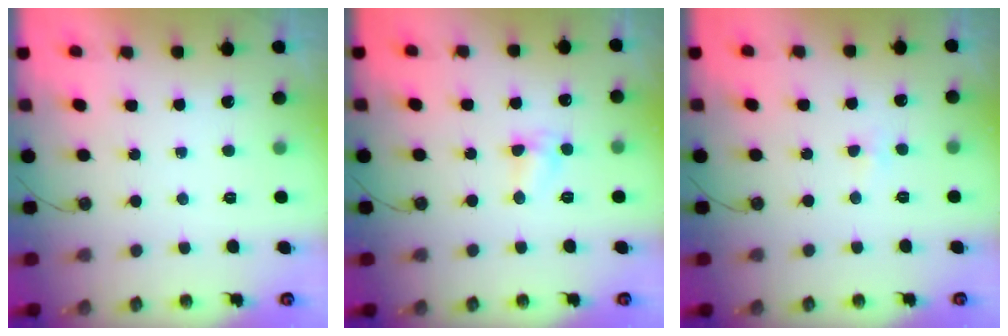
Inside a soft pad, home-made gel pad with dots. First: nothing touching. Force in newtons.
{"total": 6.3, "press": 6.3, "slide": 0.7}
{"total": 3.0, "press": 2.9, "slide": 0.6}